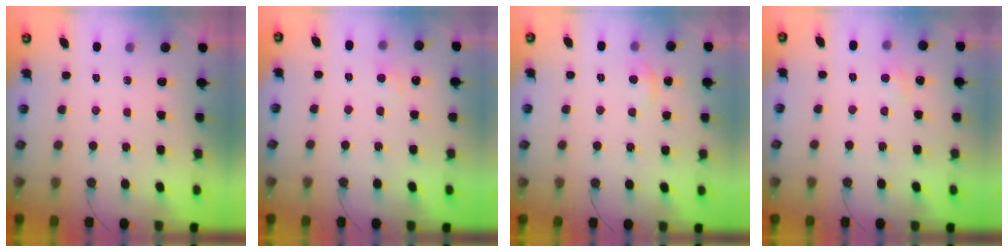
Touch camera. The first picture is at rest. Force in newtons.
{"total": 1.0, "press": 0.8, "slide": 0.7}
{"total": 0.8, "press": 0.0, "slide": 0.8}
{"total": 1.7, "press": 1.6, "slide": 0.5}